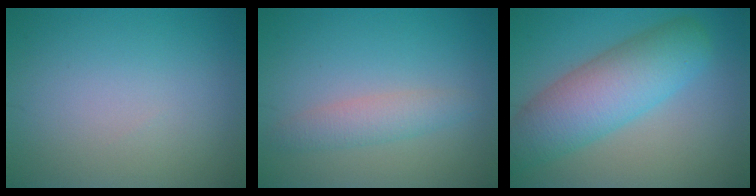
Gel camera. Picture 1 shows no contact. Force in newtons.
{"total": 2.4, "press": 2.4, "slide": 0.0}
{"total": 7.7, "press": 7.7, "slide": 0.2}